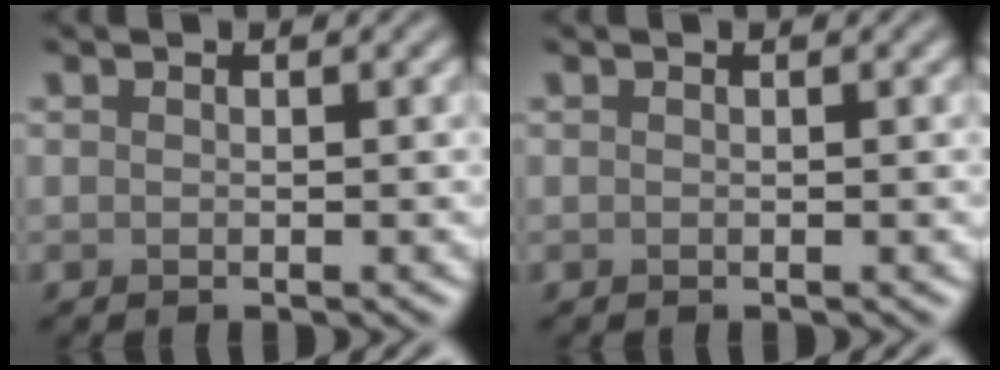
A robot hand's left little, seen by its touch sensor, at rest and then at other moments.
{"total": 0.0}